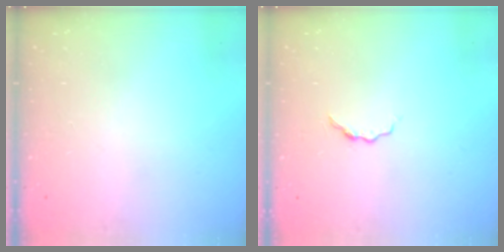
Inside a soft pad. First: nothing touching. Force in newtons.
{"total": 4.7, "press": 4.6, "slide": 0.7}